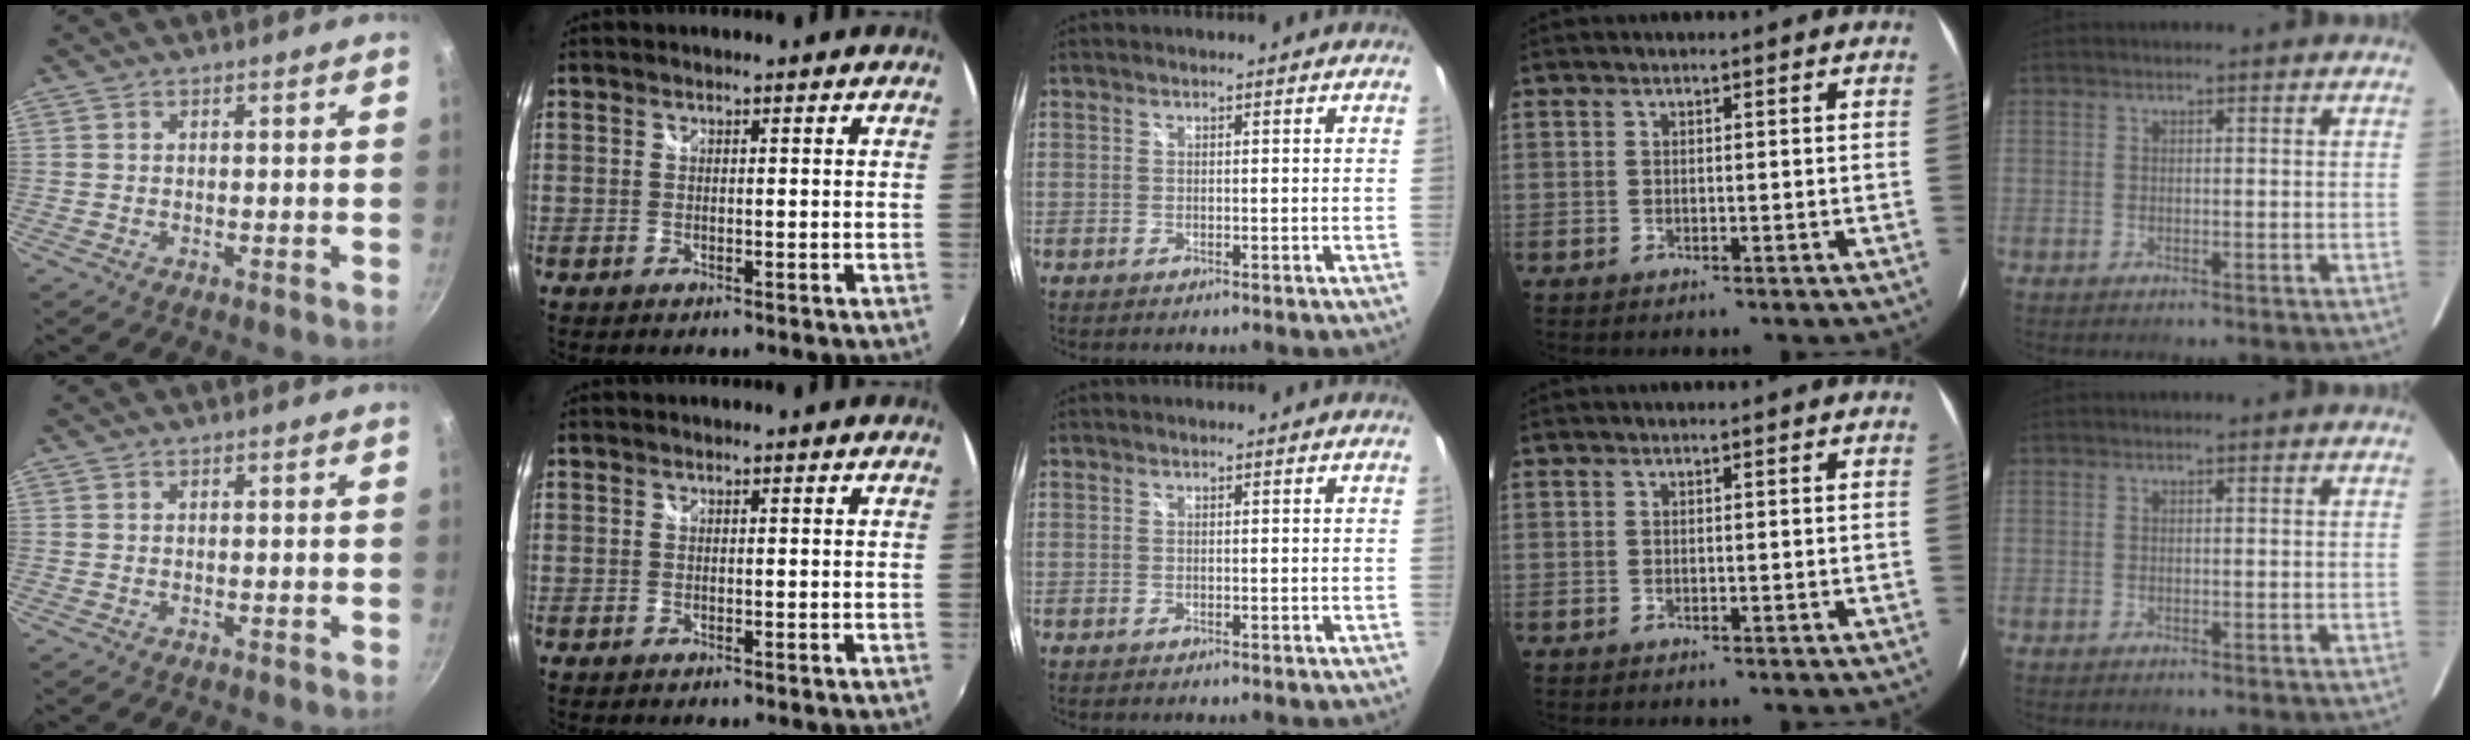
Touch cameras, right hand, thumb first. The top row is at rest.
{}